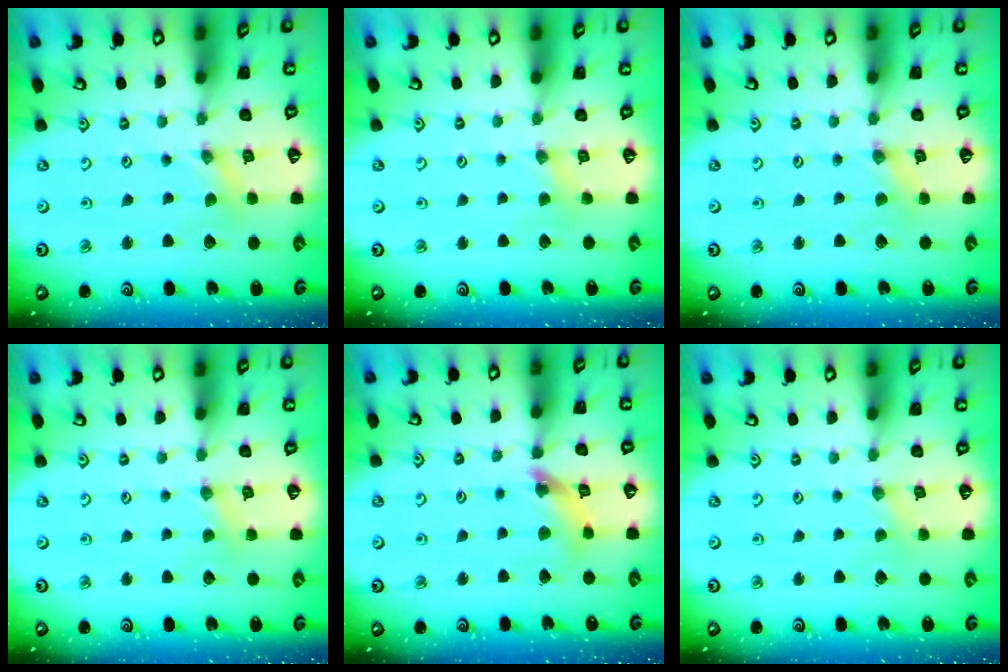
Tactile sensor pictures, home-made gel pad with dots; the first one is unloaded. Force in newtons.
{"total": 1.9, "press": 1.8, "slide": 0.3}
{"total": 1.0, "press": 1.0, "slide": 0.2}
{"total": 2.8, "press": 2.7, "slide": 0.5}
{"total": 8.6, "press": 8.6, "slide": 0.8}
{"total": 0.0}